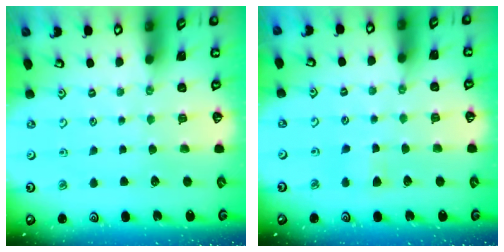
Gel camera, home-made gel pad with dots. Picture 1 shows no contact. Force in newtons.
{"total": 3.9, "press": 3.9, "slide": 0.6}